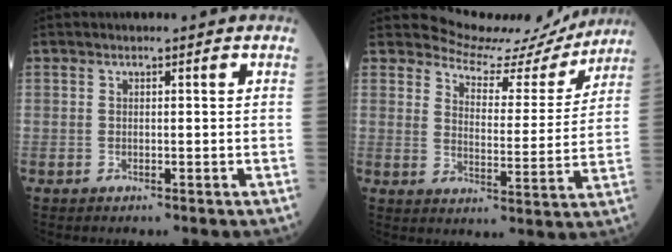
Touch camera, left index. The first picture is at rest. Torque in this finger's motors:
{"motor_torque": [0.76, -0.90, 0.03, -0.01]}